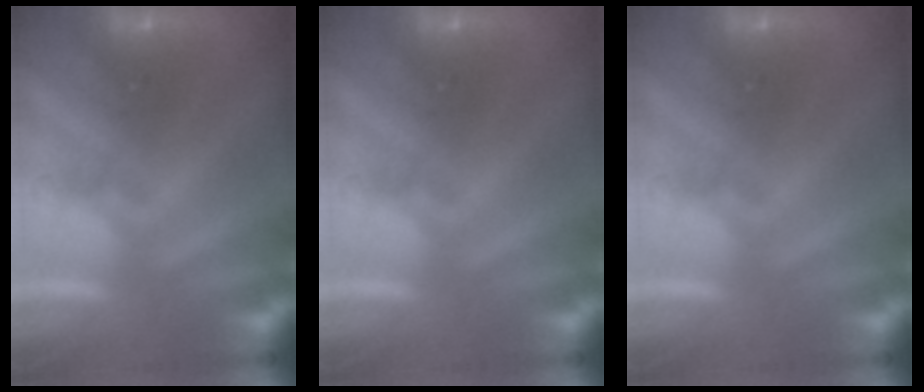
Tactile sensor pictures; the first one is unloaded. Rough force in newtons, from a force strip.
{"total": 0.0}
{"total": 0.0}